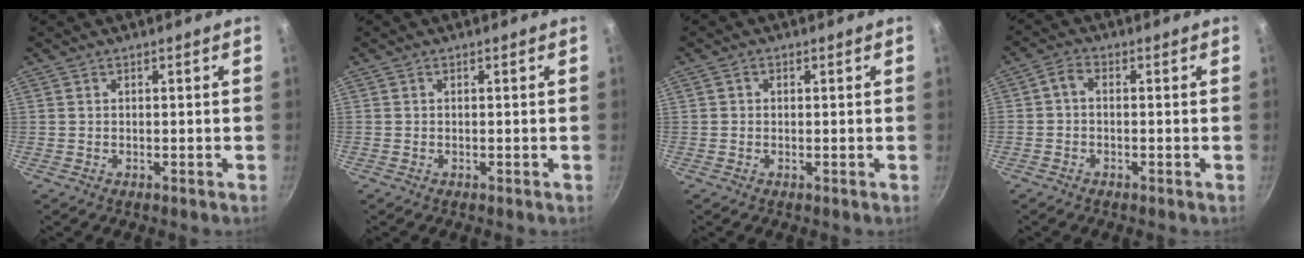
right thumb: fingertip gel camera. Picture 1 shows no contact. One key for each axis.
{"total": 0.0}
{"total": 0.9, "fx": 0.0, "fy": 0.8, "fz": 0.3, "tx": -0.005, "ty": 0.004, "tz": -0.001}
{"total": 2.4, "fx": -0.6, "fy": 1.4, "fz": 1.8, "tx": -0.046, "ty": 0.013, "tz": -0.021}